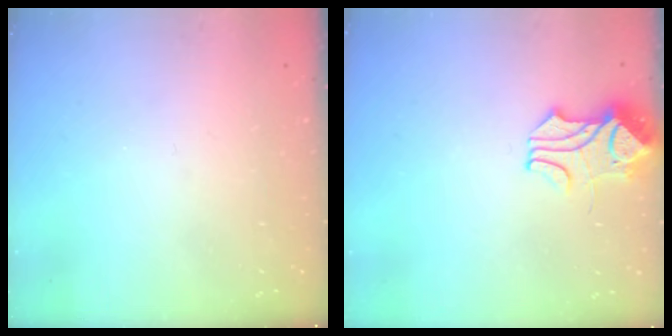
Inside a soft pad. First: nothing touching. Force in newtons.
{"total": 2.1, "press": 1.9, "slide": 0.9}